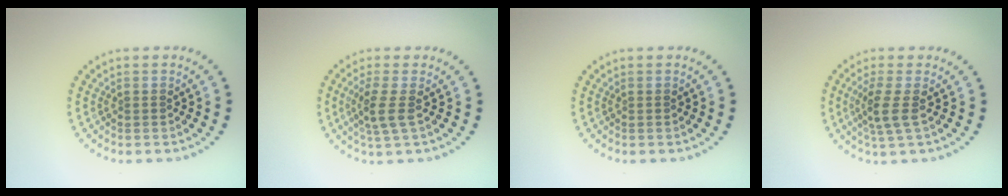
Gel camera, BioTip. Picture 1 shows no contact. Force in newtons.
{"total": 2.5, "press": 2.0, "slide": 1.4}
{"total": 0.0}
{"total": 2.6, "press": 2.1, "slide": 1.6}